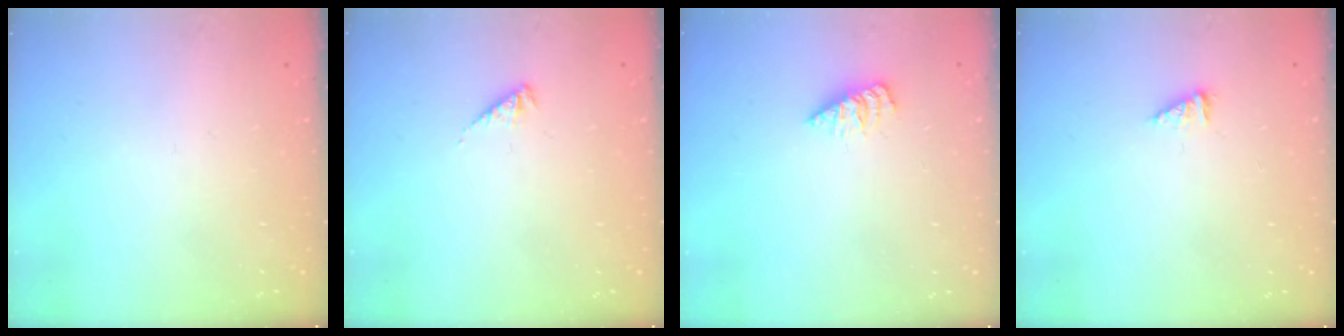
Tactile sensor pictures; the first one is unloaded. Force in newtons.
{"total": 1.9, "press": 1.9, "slide": 0.4}
{"total": 2.3, "press": 2.2, "slide": 0.4}
{"total": 1.7, "press": 1.7, "slide": 0.2}